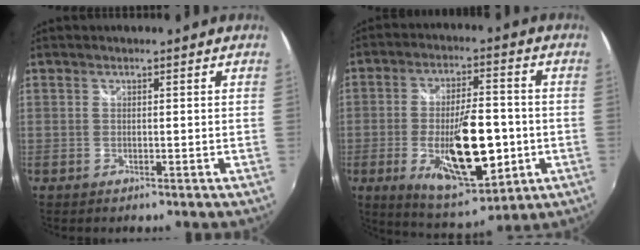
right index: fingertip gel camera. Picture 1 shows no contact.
{"total": 18.2, "force": [-4.4, 6.9, 16.3], "torque": [-0.289, -0.020, -0.053]}